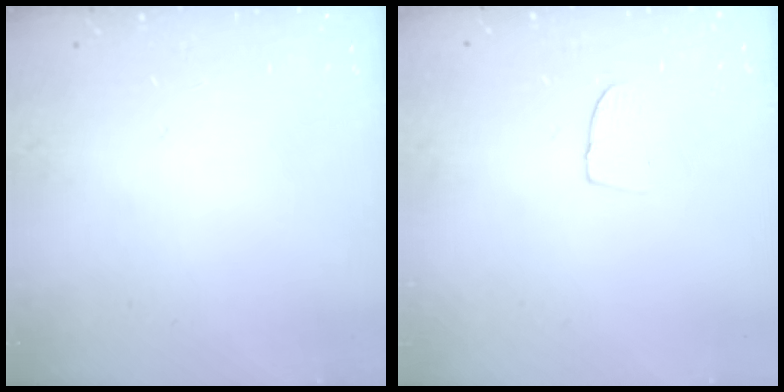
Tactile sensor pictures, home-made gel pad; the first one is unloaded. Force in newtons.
{"total": 5.0, "press": 4.9, "slide": 0.5}